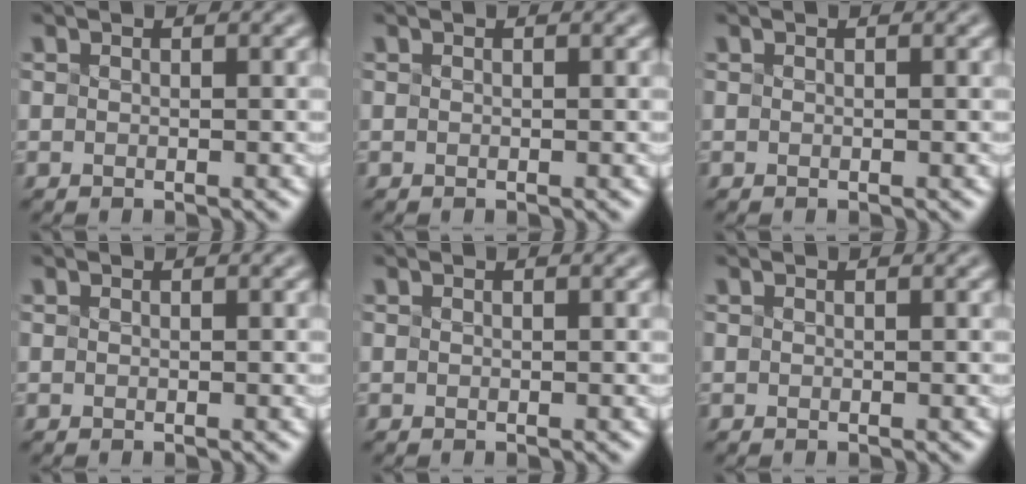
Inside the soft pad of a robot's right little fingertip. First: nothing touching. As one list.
[{"total": 0.0}, {"total": 0.0}, {"total": 0.0}, {"total": 0.0}, {"total": 0.0}]